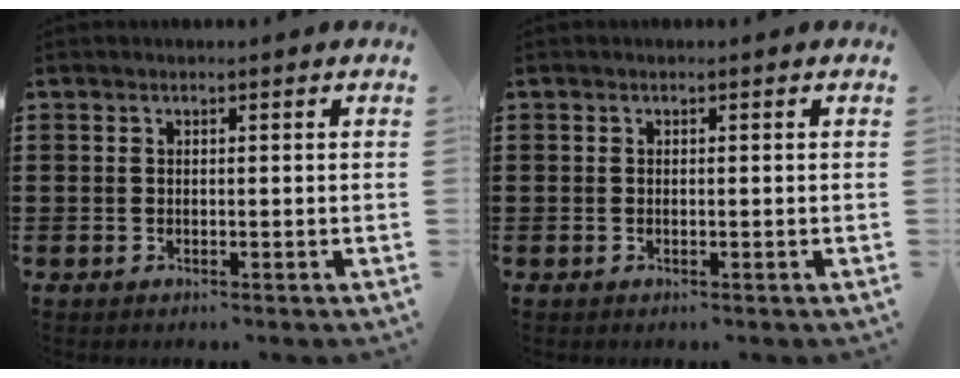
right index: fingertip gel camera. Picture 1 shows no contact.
{"total": 0.0}